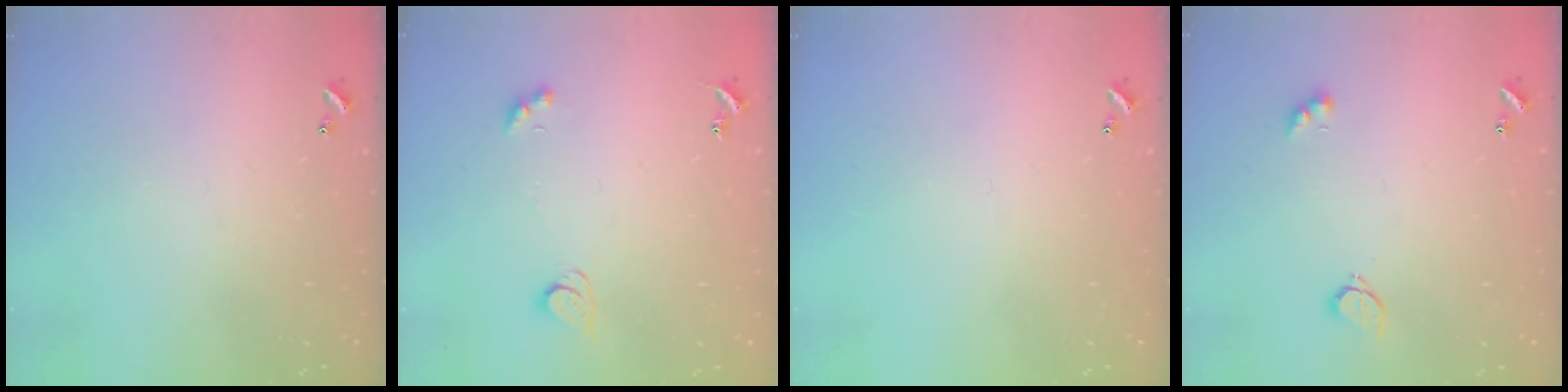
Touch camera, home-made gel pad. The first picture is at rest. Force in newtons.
{"total": 3.1, "press": 2.9, "slide": 1.1}
{"total": 0.0}
{"total": 2.6, "press": 2.6, "slide": 0.5}